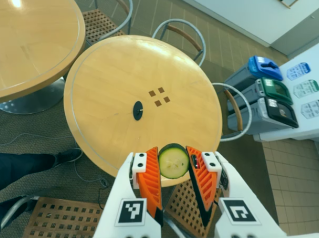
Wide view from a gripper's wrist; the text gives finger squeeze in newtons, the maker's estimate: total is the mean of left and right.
{"total": 9.4, "left": 9.2, "right": 9.7}